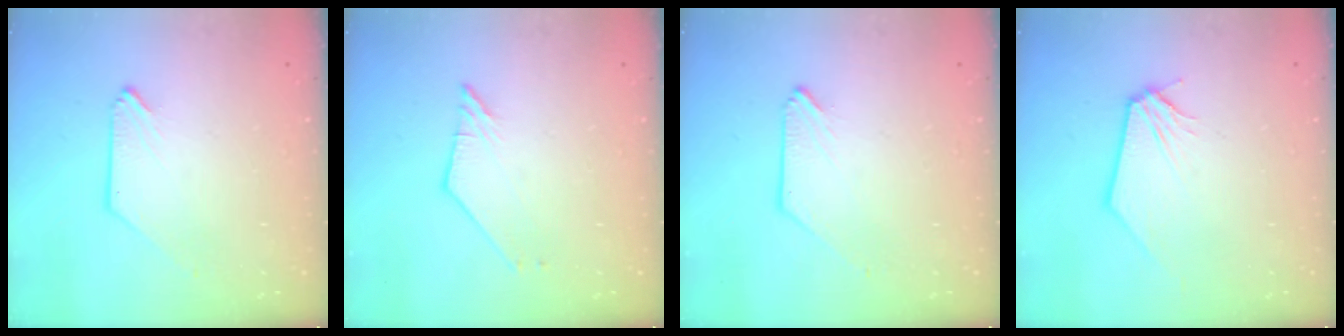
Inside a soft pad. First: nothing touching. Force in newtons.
{"total": 2.5, "press": 2.4, "slide": 0.4}
{"total": 0.0}
{"total": 0.0}